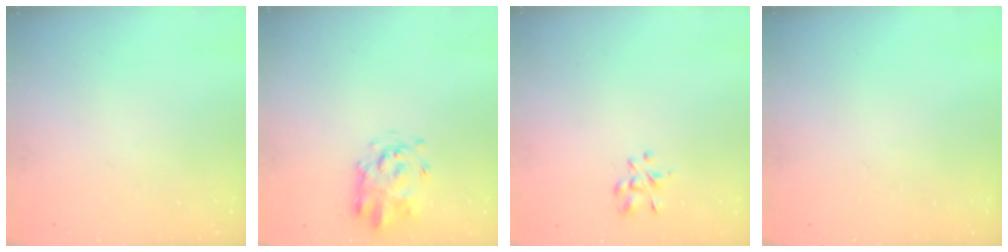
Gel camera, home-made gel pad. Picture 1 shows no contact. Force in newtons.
{"total": 3.6, "press": 3.4, "slide": 1.0}
{"total": 2.4, "press": 2.3, "slide": 0.8}
{"total": 0.0}